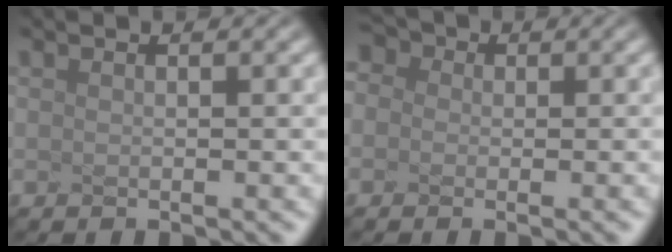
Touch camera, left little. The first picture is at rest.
{"total": 1.8, "force": [0.0, 1.7, 0.6], "torque": [-0.025, 0.014, 0.006]}